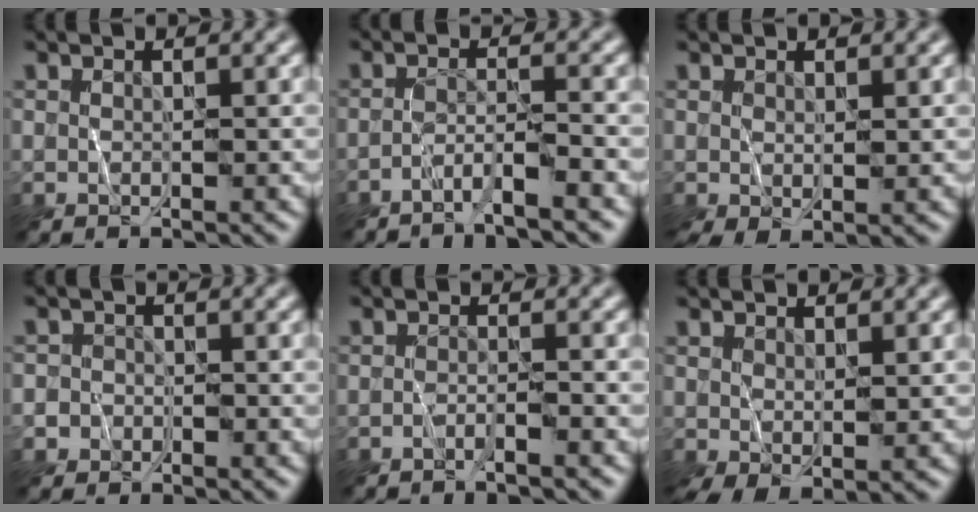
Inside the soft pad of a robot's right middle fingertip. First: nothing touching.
{"total": 2.6, "force": [-2.1, -0.2, 1.5], "torque": [-0.025, 0.006, -0.048]}
{"total": 1.8, "force": [0.0, 0.9, 1.5], "torque": [-0.037, -0.010, 0.004]}
{"total": 1.8, "force": [-1.0, 1.5, 0.0], "torque": [0.020, 0.009, -0.026]}
{"total": 1.2, "force": [-1.0, -0.2, 0.6], "torque": [-0.005, 0.000, -0.025]}
{"total": 2.2, "force": [0.0, 1.1, 1.9], "torque": [-0.045, -0.009, 0.005]}